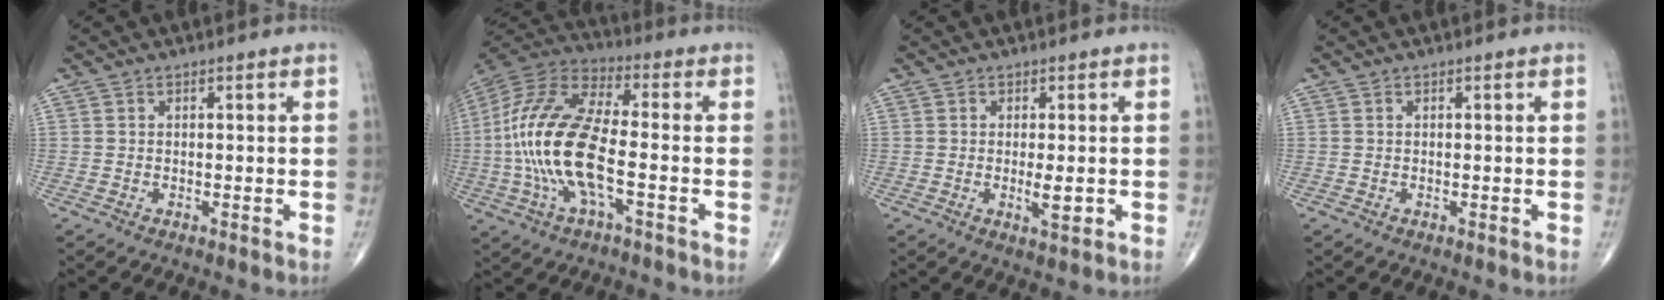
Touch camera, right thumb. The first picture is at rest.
{"total": 19.5, "force": [-3.0, 7.1, 17.8], "torque": [-0.392, 0.026, -0.059]}
{"total": 3.1, "force": [-0.4, 0.9, 2.9], "torque": [-0.048, -0.007, -0.006]}
{"total": 0.0}